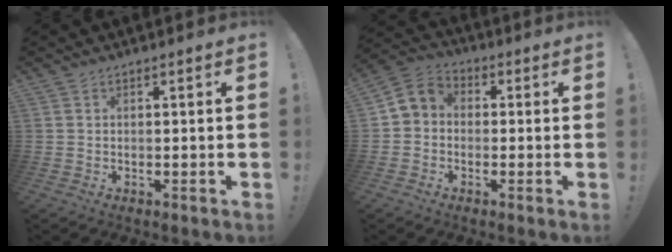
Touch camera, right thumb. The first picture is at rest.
{"total": 5.6, "force": [-1.9, 4.7, 2.3], "torque": [-0.053, 0.022, -0.034]}